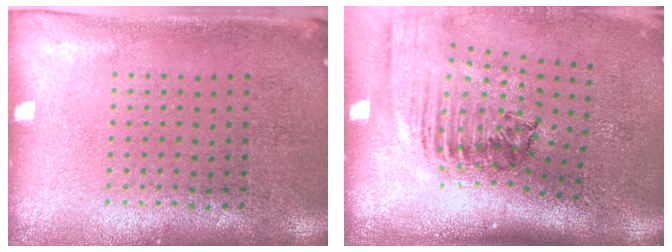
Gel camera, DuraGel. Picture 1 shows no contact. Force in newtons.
{"total": 2.5, "press": 1.8, "slide": 1.7}